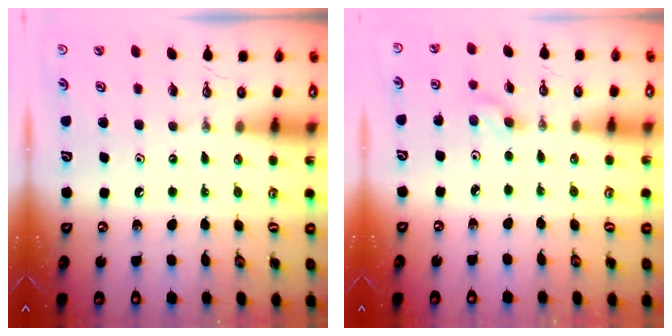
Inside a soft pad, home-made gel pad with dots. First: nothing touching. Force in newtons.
{"total": 3.0, "press": 2.6, "slide": 1.5}